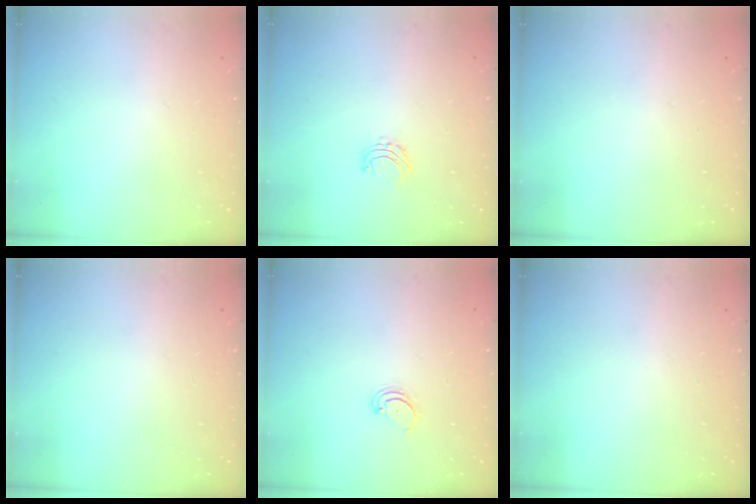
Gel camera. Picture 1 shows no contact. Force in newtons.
{"total": 4.7, "press": 4.7, "slide": 0.4}
{"total": 0.0}
{"total": 0.0}
{"total": 2.6, "press": 2.5, "slide": 0.3}
{"total": 0.0}